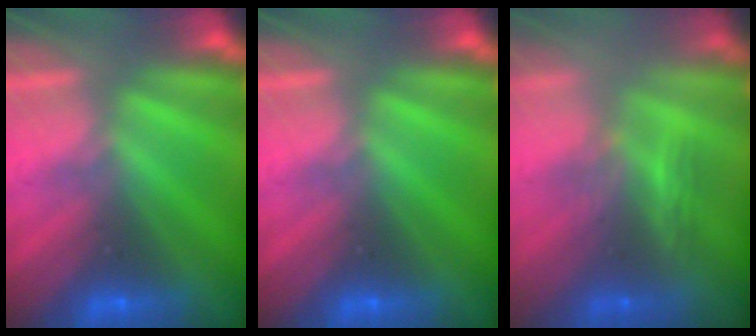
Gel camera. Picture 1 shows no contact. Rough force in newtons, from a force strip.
{"total": 0.0}
{"total": 3.3}